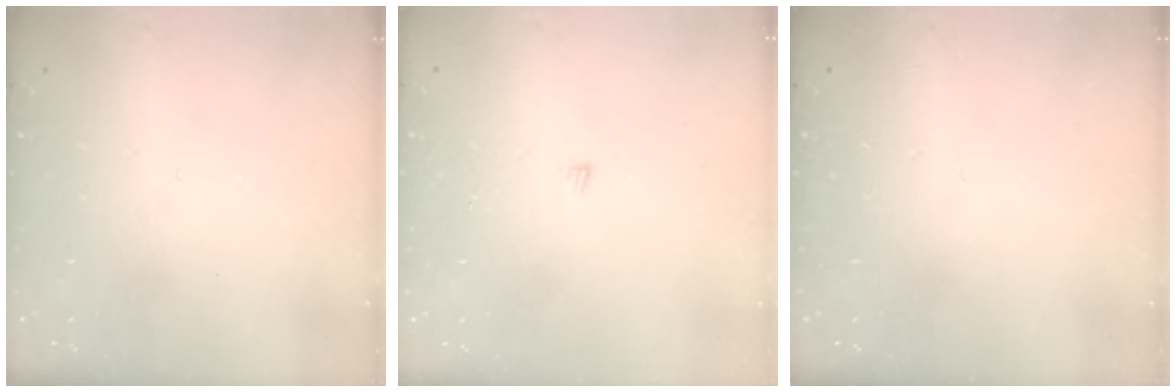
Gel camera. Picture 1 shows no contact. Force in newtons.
{"total": 3.9, "press": 3.9, "slide": 0.3}
{"total": 0.0}